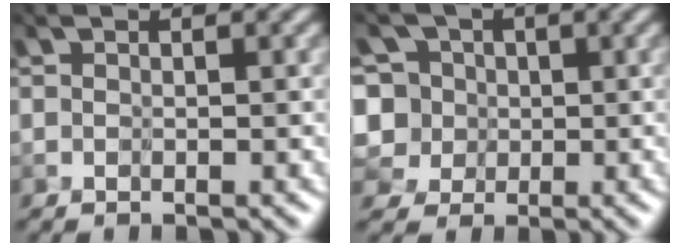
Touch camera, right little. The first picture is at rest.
{"total": 5.4, "force": [-0.5, 5.3, 1.2], "torque": [-0.057, 0.029, -0.034]}